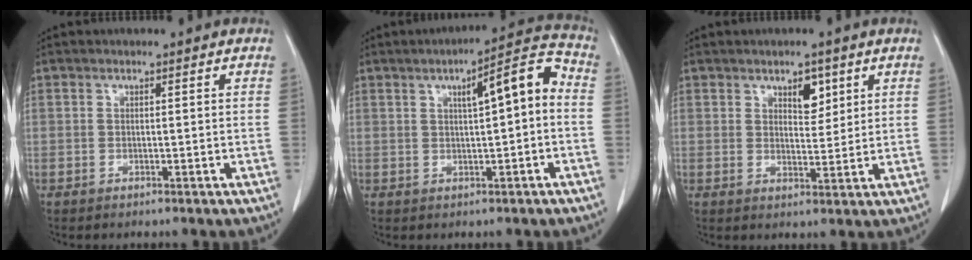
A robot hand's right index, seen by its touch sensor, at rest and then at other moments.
{"total": 8.1, "force": [0.9, 1.3, 7.9], "torque": [-0.111, 0.027, 0.009]}
{"total": 3.9, "force": [2.1, 1.9, 2.6], "torque": [-0.037, -0.003, 0.035]}